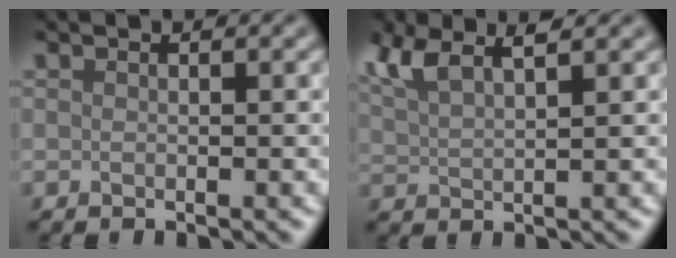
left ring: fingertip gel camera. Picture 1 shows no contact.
{"total": 4.4, "force": [3.0, 1.4, 3.0], "torque": [-0.066, 0.015, 0.056]}